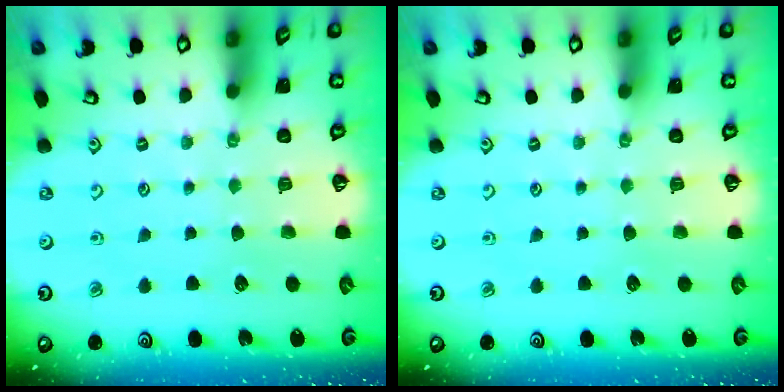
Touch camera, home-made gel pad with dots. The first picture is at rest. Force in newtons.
{"total": 0.0}